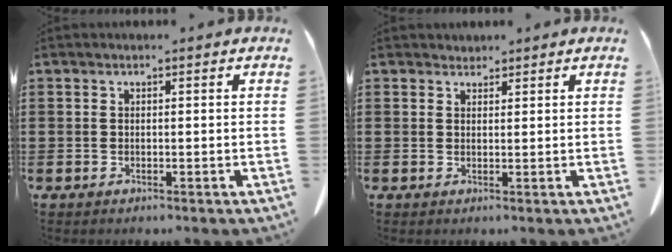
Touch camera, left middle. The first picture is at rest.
{"total": 1.3, "force": [1.2, 0.5, 0.0], "torque": [-0.003, 0.003, 0.023]}